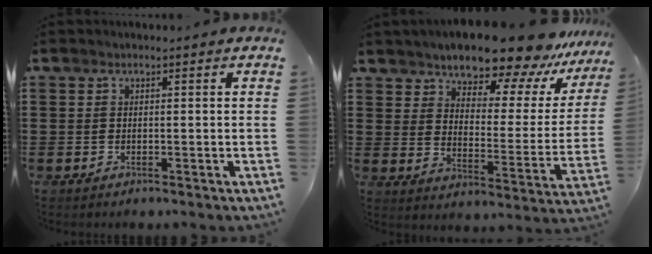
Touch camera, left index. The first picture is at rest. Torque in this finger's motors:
{"motor_torque": [2.14, 0.00, 1.05, 0.21]}